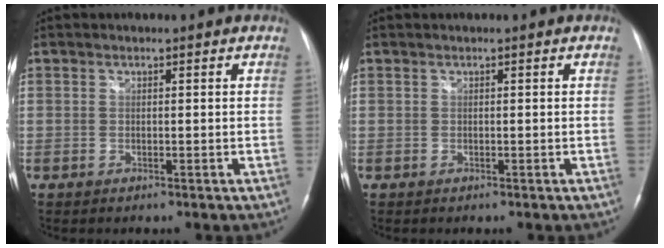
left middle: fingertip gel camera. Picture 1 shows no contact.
{"total": 0.0}